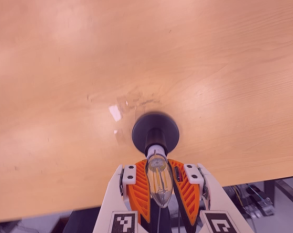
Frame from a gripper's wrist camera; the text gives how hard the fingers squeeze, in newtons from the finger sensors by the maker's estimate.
{"total": 19.8, "left": 20.0, "right": 19.5}